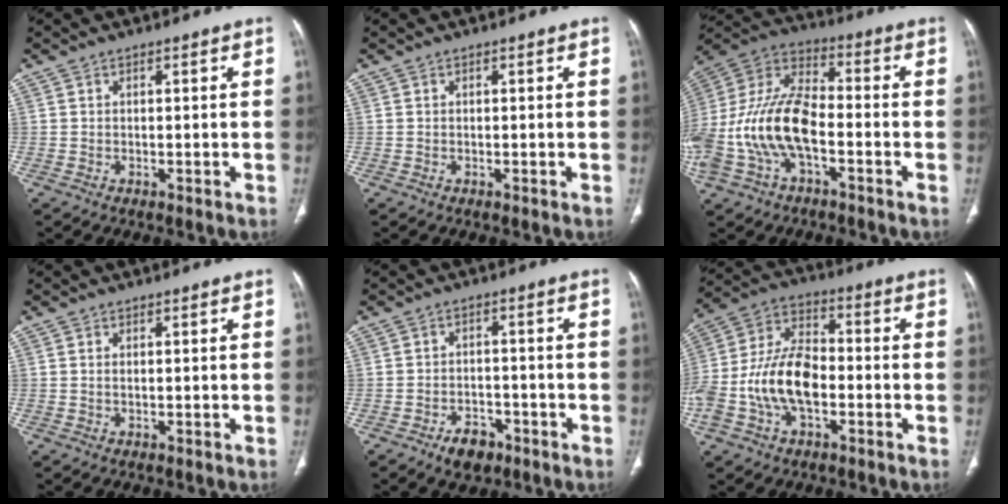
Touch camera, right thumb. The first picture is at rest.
{"total": 0.0}
{"total": 19.3, "force": [-4.7, 10.4, 15.6], "torque": [-0.330, 0.045, -0.087]}
{"total": 0.5, "force": [0.1, 0.2, 0.5], "torque": [-0.015, 0.001, 0.004]}
{"total": 5.3, "force": [-3.3, 3.3, 2.5], "torque": [-0.026, 0.020, -0.048]}
{"total": 14.7, "force": [-3.5, 8.4, 11.6], "torque": [-0.239, 0.039, -0.067]}